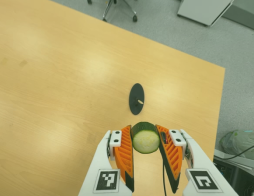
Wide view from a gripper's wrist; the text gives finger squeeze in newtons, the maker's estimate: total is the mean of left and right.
{"total": 13.2, "left": 14.2, "right": 12.2}